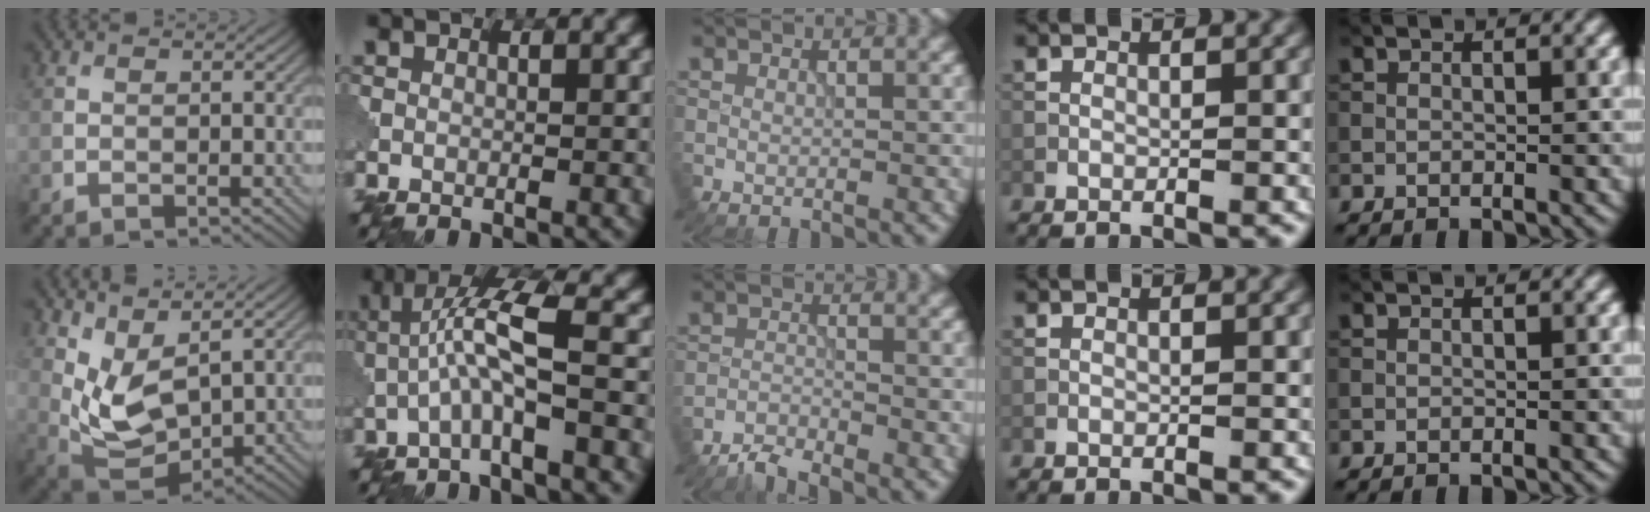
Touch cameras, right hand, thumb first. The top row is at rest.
{"thumb": {"total": 7.0, "force": [3.5, 3.2, 5.2], "torque": [-0.127, -0.011, 0.076]}, "index": {"total": 5.3, "force": [-0.9, 0.8, 5.2], "torque": [-0.106, 0.024, -0.025]}, "middle": {"total": 2.1, "force": [-2.1, 0.1, 0.4], "torque": [-0.006, 0.000, -0.049]}}